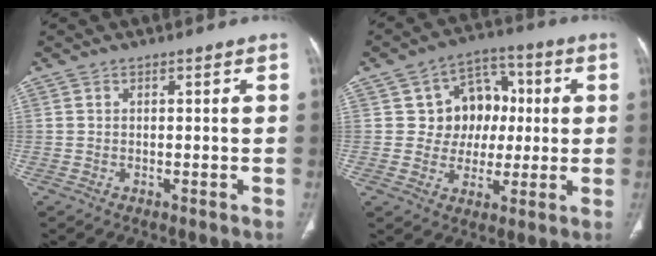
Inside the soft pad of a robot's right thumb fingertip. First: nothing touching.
{"total": 11.4, "force": [1.6, 9.7, 5.9], "torque": [-0.026, 0.015, 0.025]}